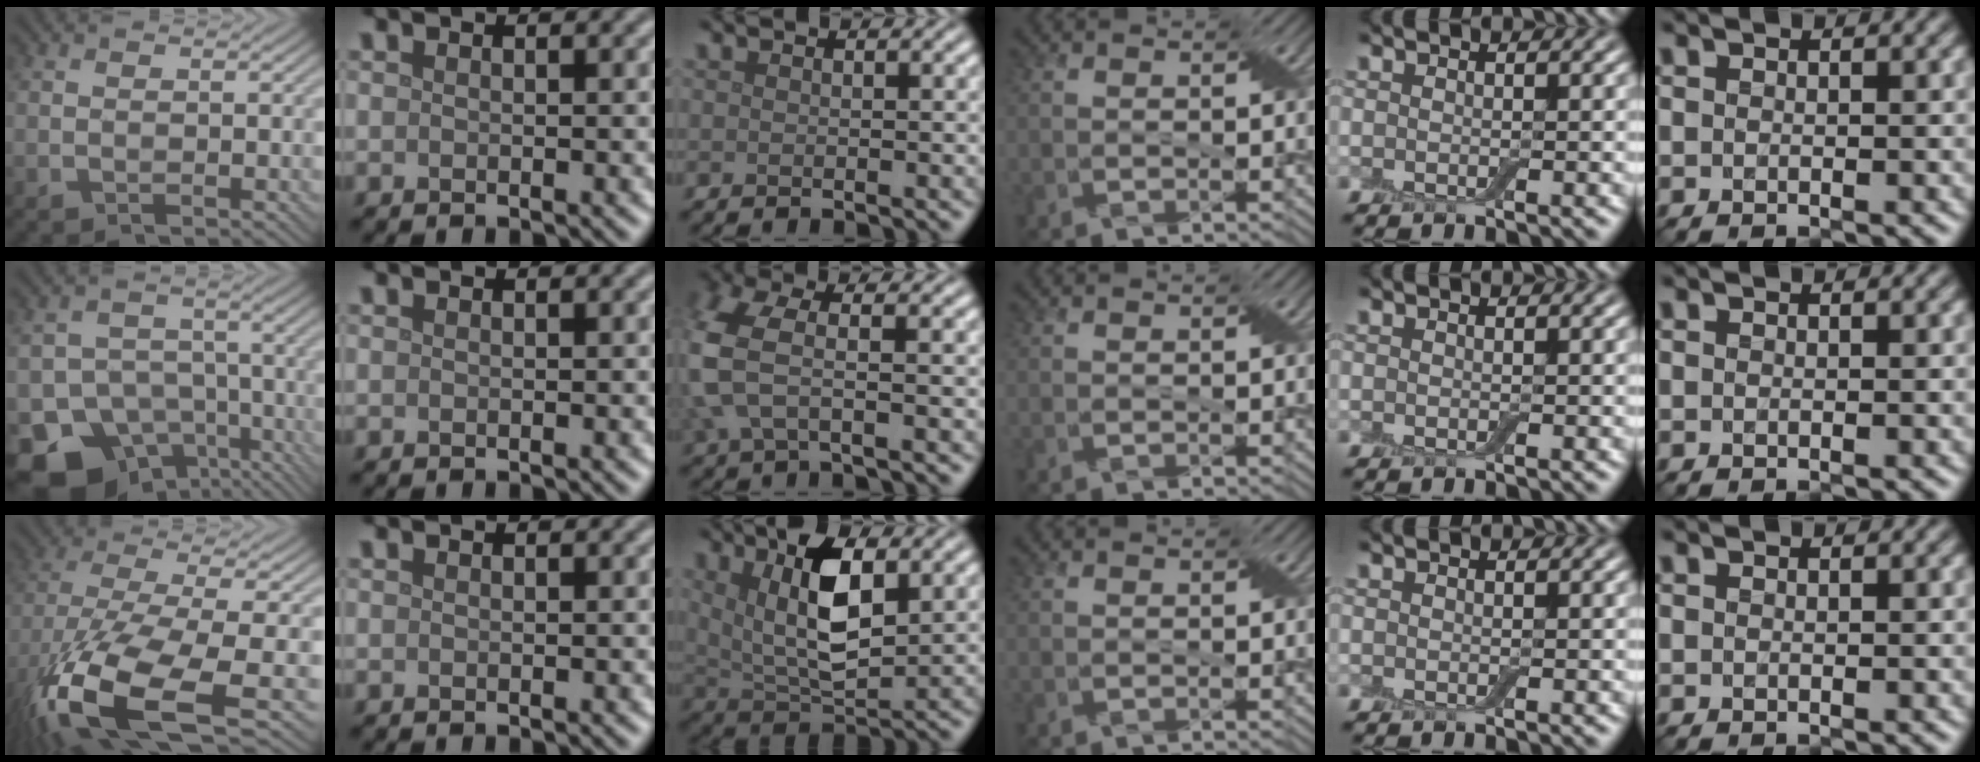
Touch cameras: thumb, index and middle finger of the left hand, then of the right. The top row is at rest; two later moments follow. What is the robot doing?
{"motion": "insert", "object": "airpods case & airpods"}